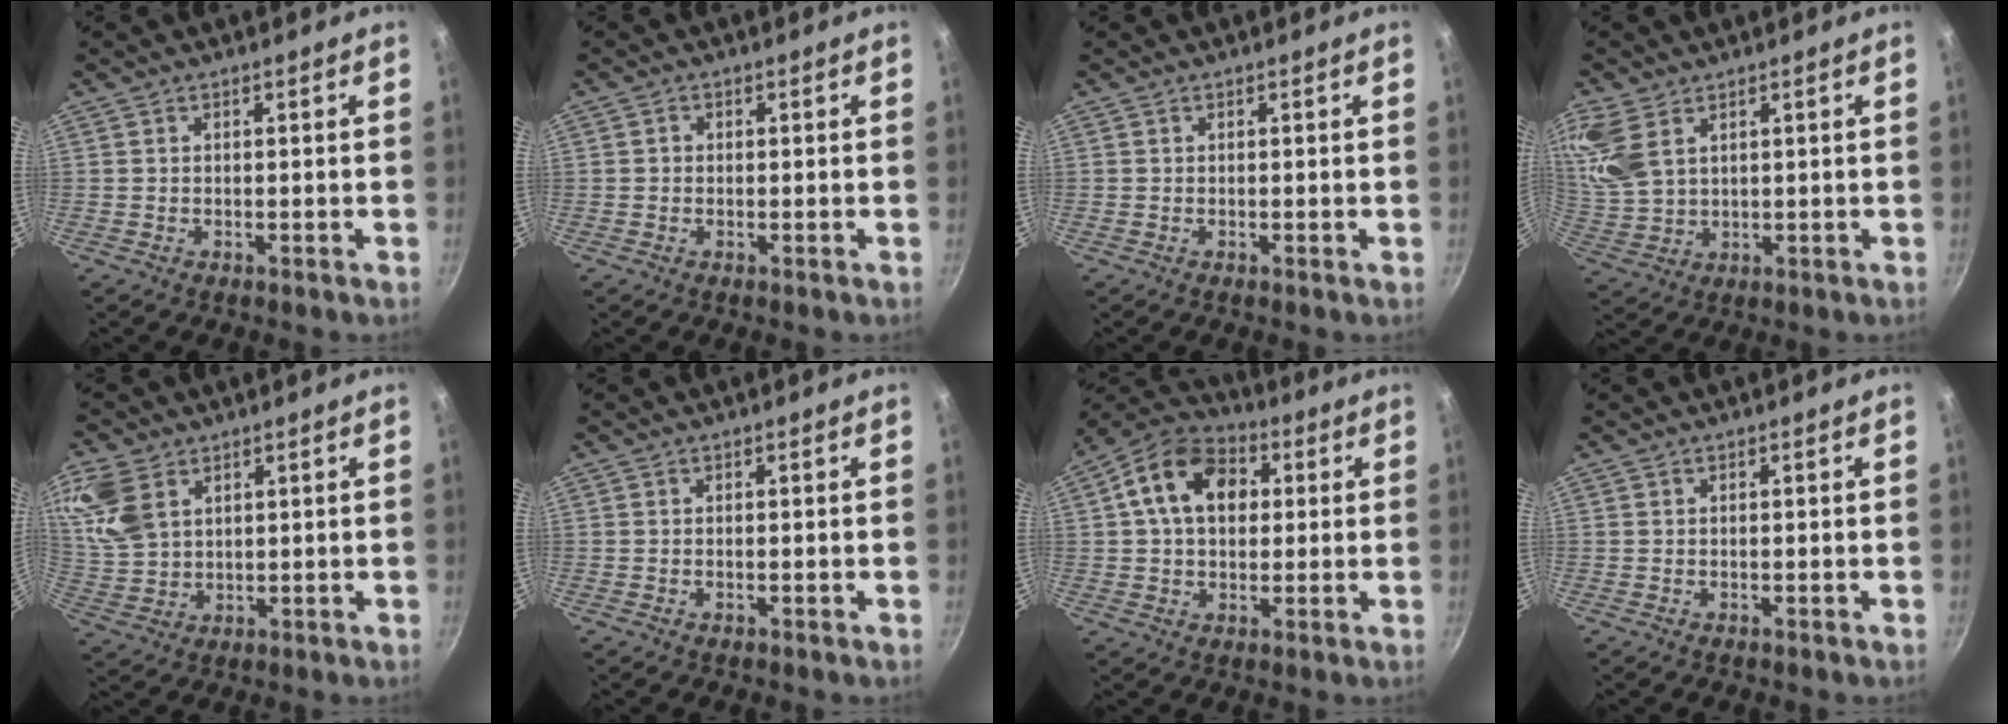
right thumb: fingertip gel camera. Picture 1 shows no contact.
{"total": 1.1, "force": [0.0, 1.0, 0.4], "torque": [-0.004, 0.005, -0.003]}
{"total": 0.0}
{"total": 10.3, "force": [4.9, 6.3, 6.5], "torque": [-0.136, -0.010, 0.109]}
{"total": 10.2, "force": [4.5, 6.8, 6.2], "torque": [-0.119, -0.013, 0.099]}
{"total": 0.0}
{"total": 14.2, "force": [3.1, 10.2, 9.4], "torque": [-0.131, 0.019, 0.035]}
{"total": 0.0}